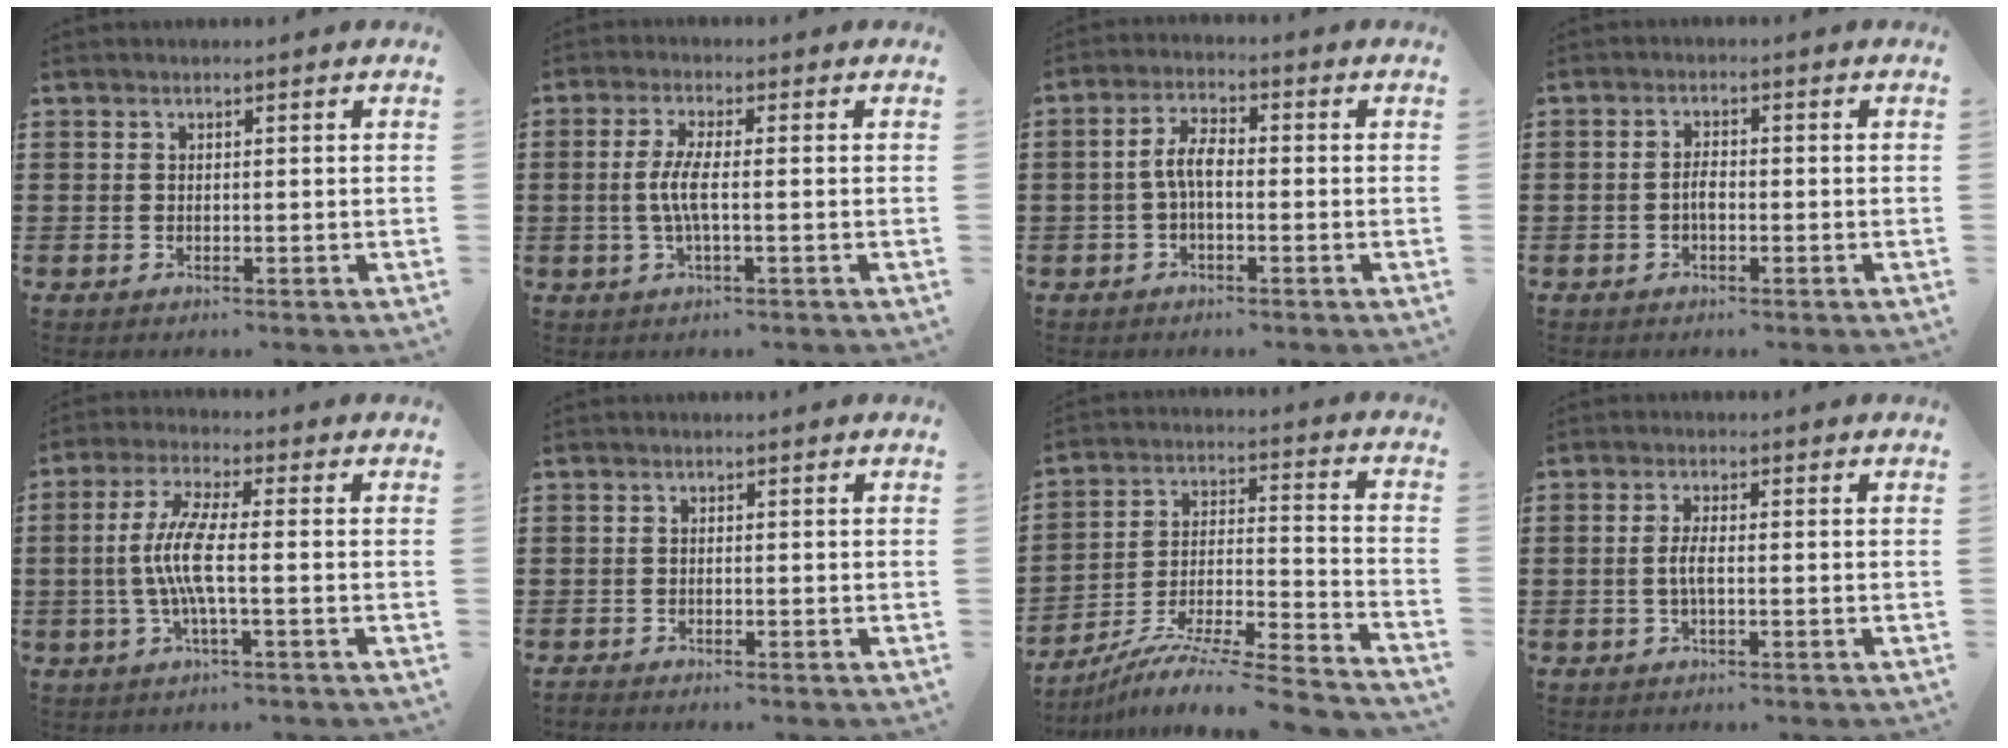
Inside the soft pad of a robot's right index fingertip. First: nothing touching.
{"total": 4.4, "force": [-0.5, 0.8, 4.3], "torque": [-0.100, -0.006, -0.019]}
{"total": 4.5, "force": [-0.5, 1.7, 4.1], "torque": [-0.087, 0.005, -0.014]}
{"total": 2.2, "force": [-0.7, 1.0, 1.8], "torque": [-0.043, 0.000, -0.016]}
{"total": 7.2, "force": [-1.1, 1.1, 7.0], "torque": [-0.160, -0.015, -0.031]}
{"total": 0.6, "force": [-0.6, -0.1, -0.2], "torque": [0.005, 0.002, -0.011]}
{"total": 7.7, "force": [-6.8, -0.2, 3.5], "torque": [-0.056, 0.000, -0.139]}
{"total": 2.7, "force": [-0.5, 0.6, 2.6], "torque": [-0.063, -0.004, -0.014]}